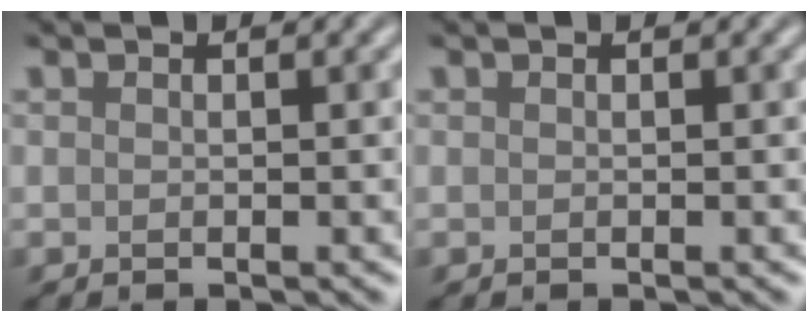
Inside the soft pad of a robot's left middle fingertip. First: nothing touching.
{"total": 0.0}